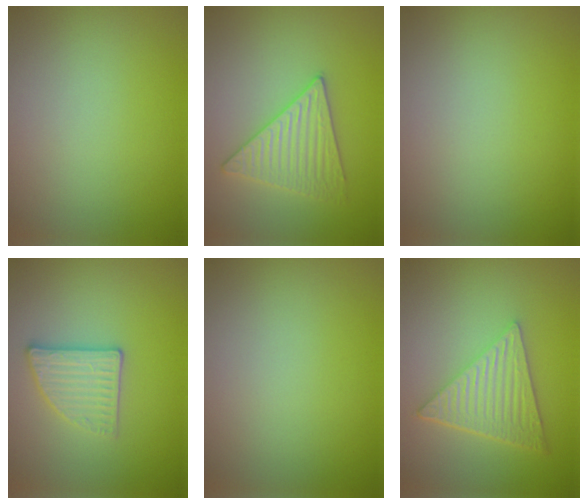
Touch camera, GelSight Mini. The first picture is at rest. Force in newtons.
{"total": 3.5, "press": 3.4, "slide": 0.6}
{"total": 0.0}
{"total": 2.9, "press": 2.7, "slide": 1.1}
{"total": 0.0}
{"total": 6.4, "press": 4.4, "slide": 4.7}